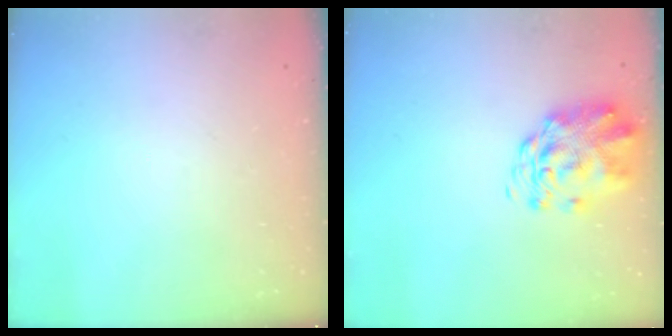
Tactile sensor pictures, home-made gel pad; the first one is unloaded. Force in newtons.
{"total": 3.6, "press": 3.5, "slide": 1.1}